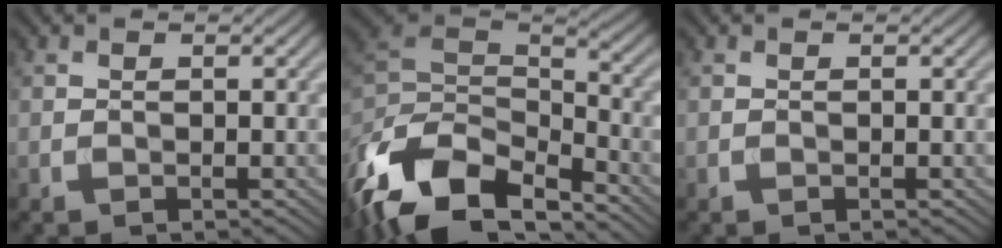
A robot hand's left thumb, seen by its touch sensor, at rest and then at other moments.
{"total": 14.2, "force": [-9.4, 6.4, 8.5], "torque": [-0.230, -0.024, -0.156]}
{"total": 0.0}